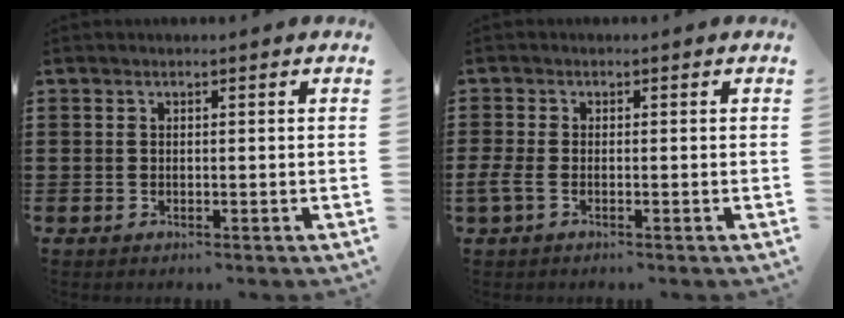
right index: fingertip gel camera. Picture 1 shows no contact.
{"total": 1.9, "force": [-1.2, 0.5, 1.5], "torque": [-0.040, -0.009, -0.024]}